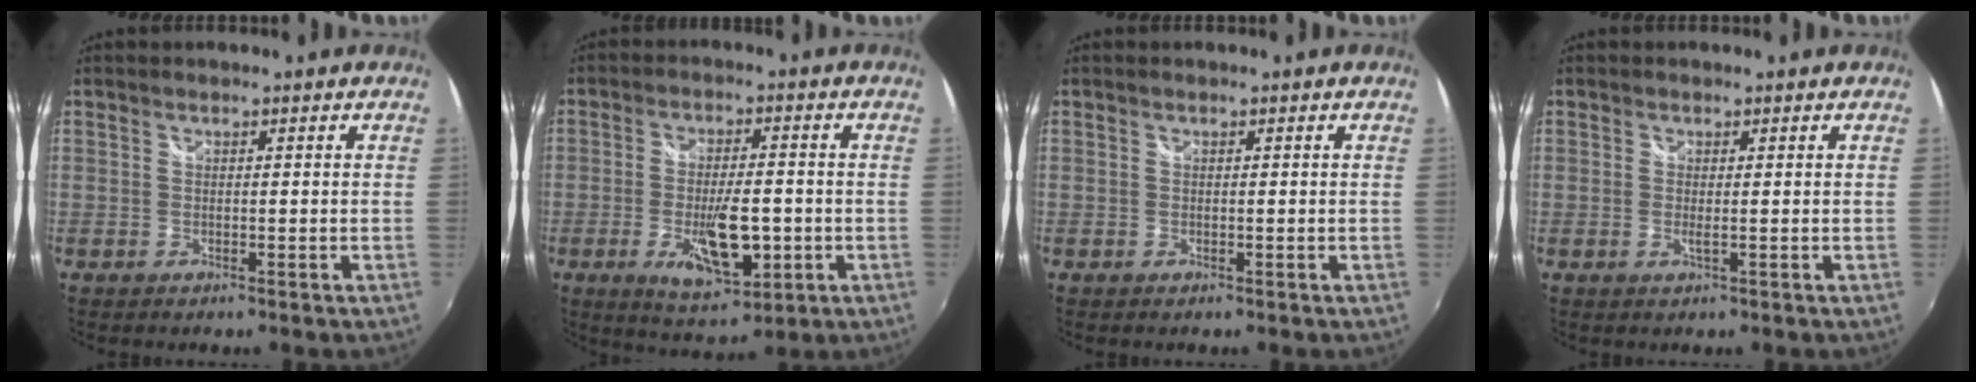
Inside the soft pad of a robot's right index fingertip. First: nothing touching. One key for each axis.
{"total": 11.2, "fx": -3.1, "fy": 4.1, "fz": 10.0, "tx": -0.182, "ty": -0.019, "tz": -0.046}
{"total": 0.0}
{"total": 1.0, "fx": 0.1, "fy": 0.1, "fz": 1.0, "tx": -0.021, "ty": -0.003, "tz": -0.003}